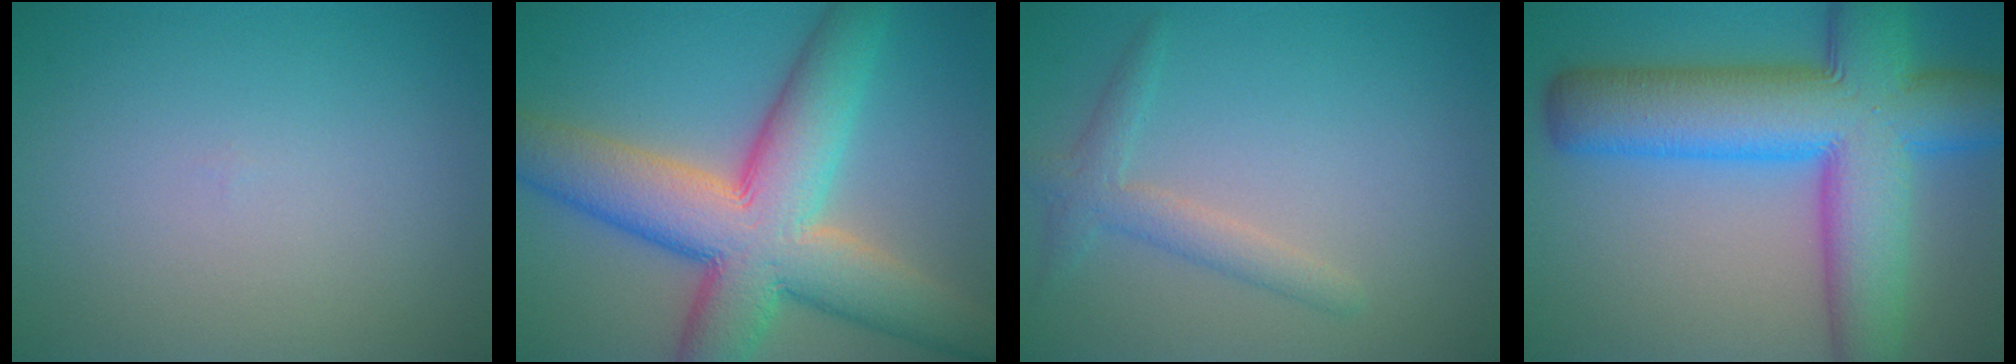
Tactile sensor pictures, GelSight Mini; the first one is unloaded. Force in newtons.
{"total": 12.2, "press": 12.2, "slide": 0.8}
{"total": 2.3, "press": 2.3, "slide": 0.1}
{"total": 13.3, "press": 13.3, "slide": 0.3}